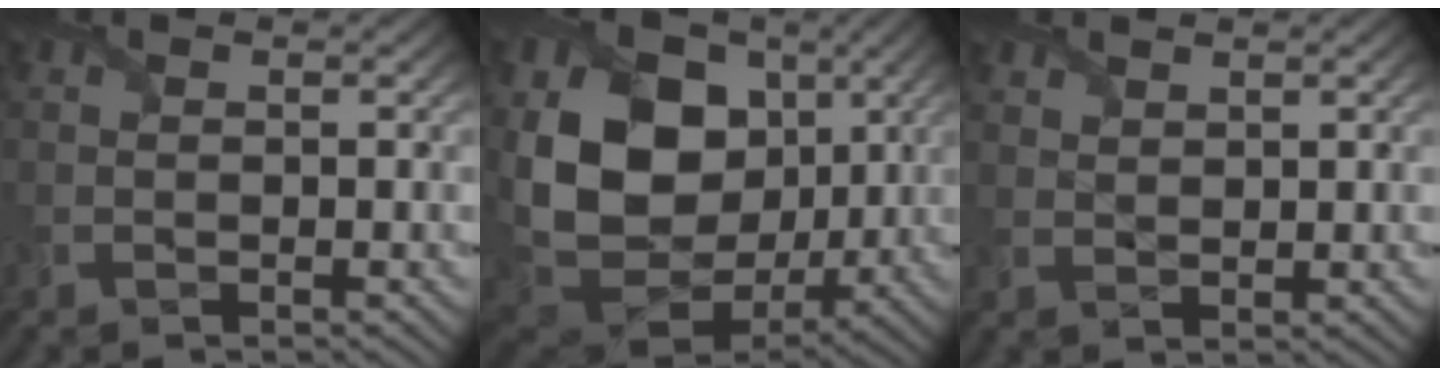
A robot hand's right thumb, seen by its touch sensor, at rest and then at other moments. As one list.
[{"total": 17.3, "force": [2.7, 13.3, 10.7], "torque": [-0.235, -0.008, 0.059]}, {"total": 2.0, "force": [1.9, 0.6, 0.4], "torque": [-0.011, 0.002, 0.044]}]